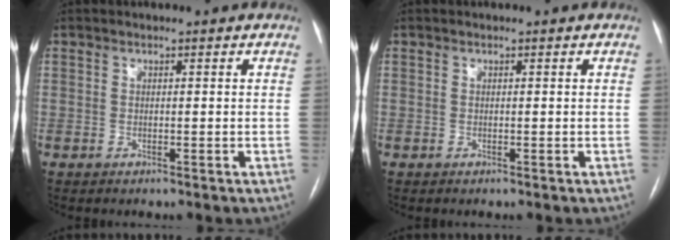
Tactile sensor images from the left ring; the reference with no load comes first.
{"total": 0.0}